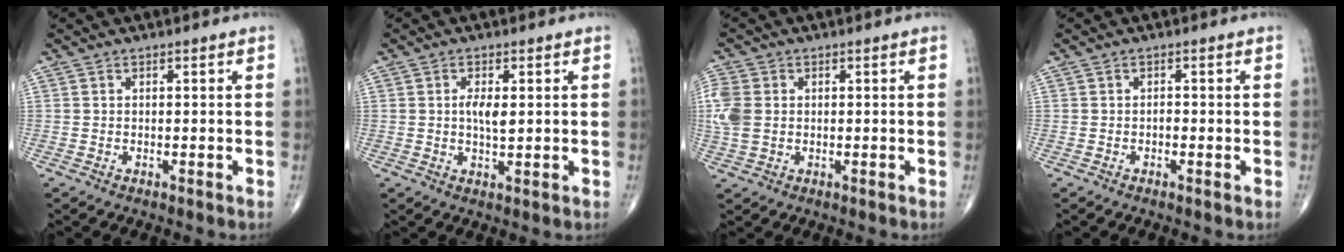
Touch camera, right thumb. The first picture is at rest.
{"total": 3.7, "force": [0.6, 1.4, 3.3], "torque": [-0.060, -0.005, 0.011]}
{"total": 6.4, "force": [0.4, 4.7, 4.3], "torque": [-0.117, 0.007, 0.012]}
{"total": 0.9, "force": [-0.3, 0.4, 0.7], "torque": [-0.008, 0.001, -0.006]}